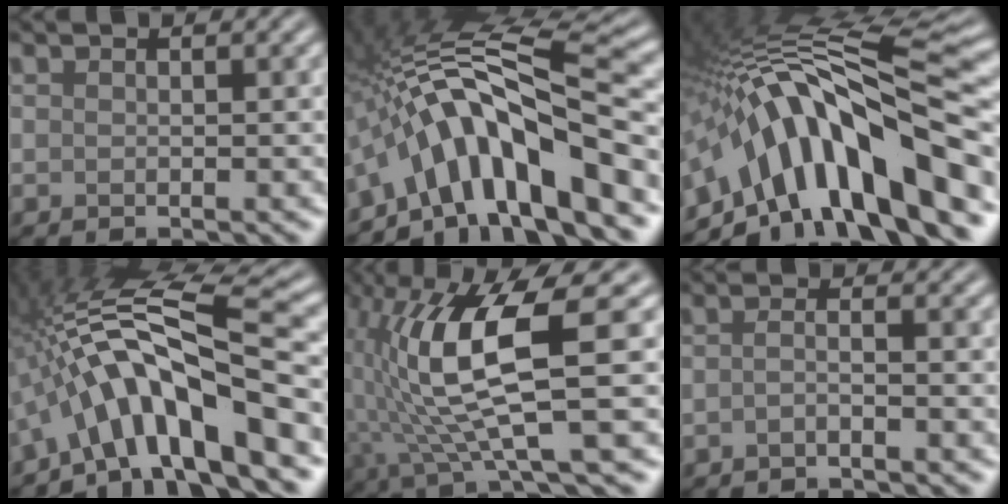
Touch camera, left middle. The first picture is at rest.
{"total": 12.4, "force": [-5.1, 3.2, 10.9], "torque": [-0.167, 0.030, -0.080]}
{"total": 15.2, "force": [-5.4, 5.0, 13.3], "torque": [-0.208, 0.045, -0.077]}
{"total": 12.0, "force": [-3.8, 2.8, 11.1], "torque": [-0.180, 0.033, -0.055]}
{"total": 9.8, "force": [0.2, 2.0, 9.5], "torque": [-0.184, 0.005, 0.018]}
{"total": 1.2, "force": [-0.8, 0.1, 0.9], "torque": [-0.012, 0.003, -0.017]}